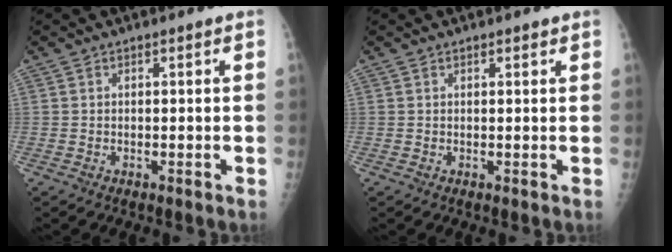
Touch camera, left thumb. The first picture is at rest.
{"total": 0.9, "force": [0.7, 0.4, 0.5], "torque": [-0.006, -0.003, 0.008]}